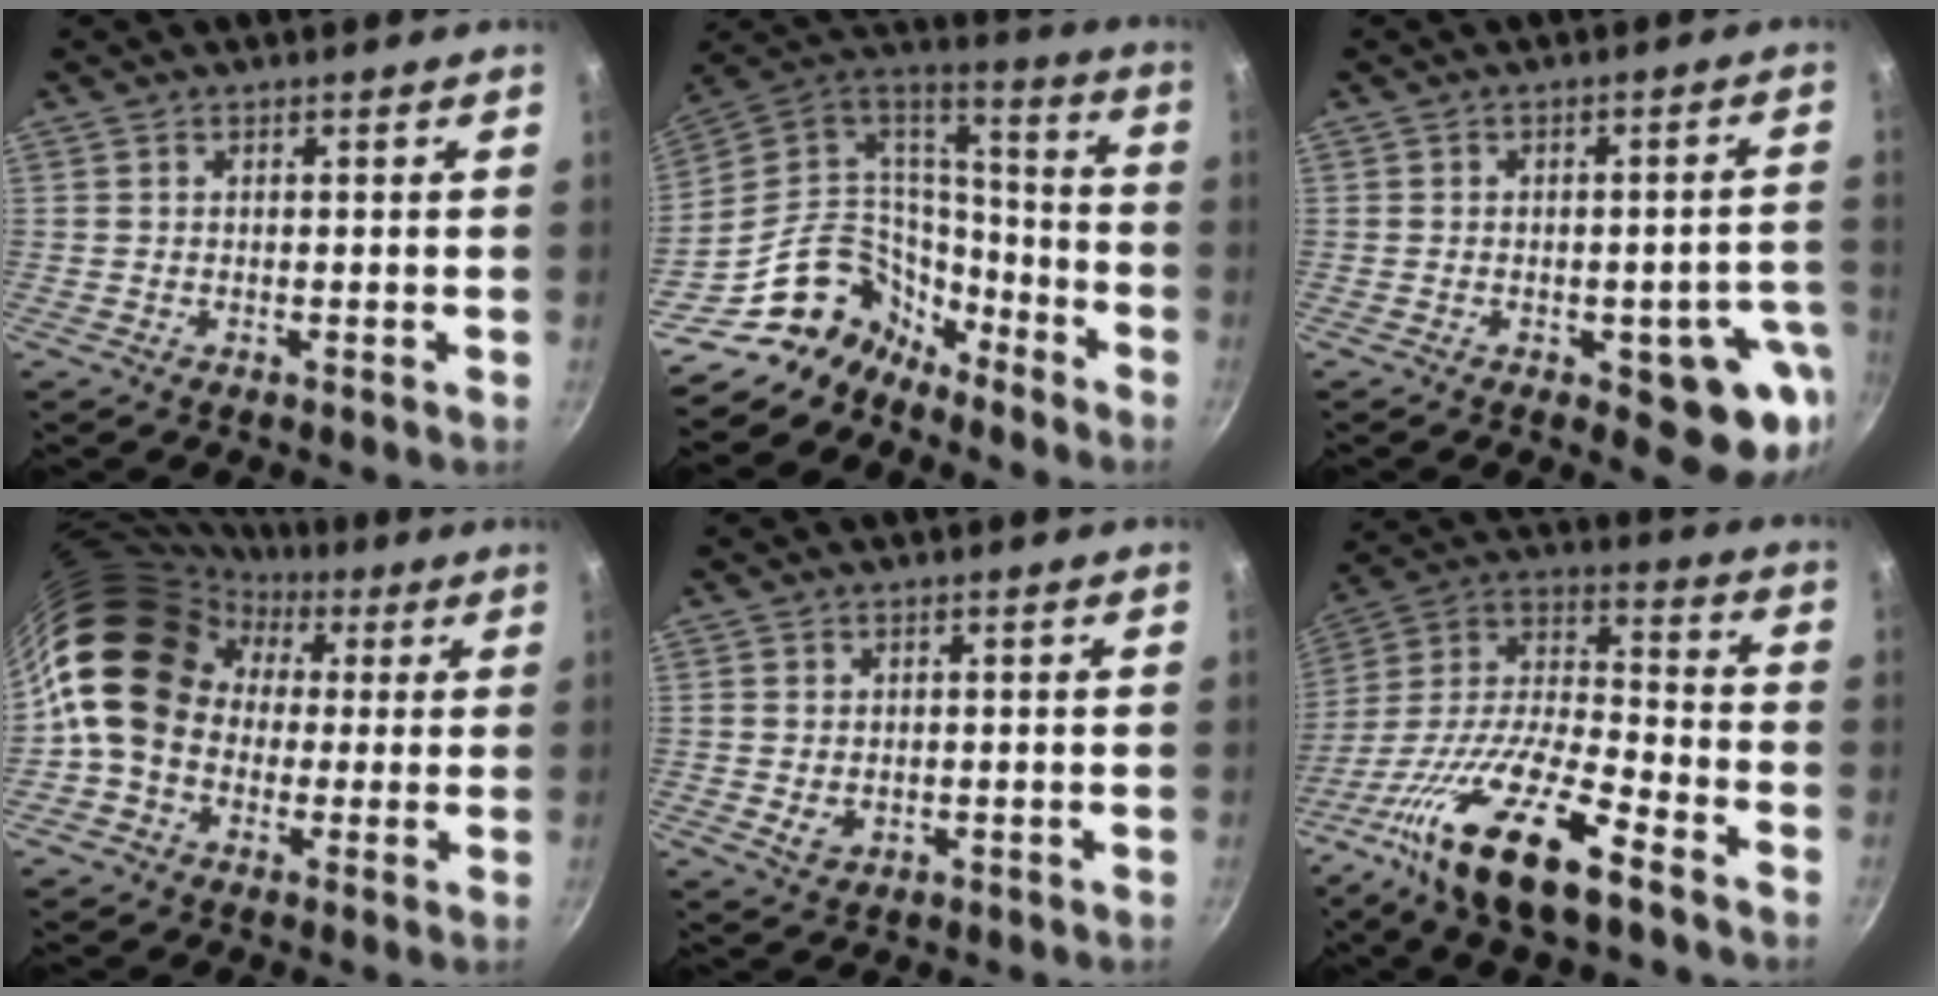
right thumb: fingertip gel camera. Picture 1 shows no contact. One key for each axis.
{"total": 17.8, "fx": -12.0, "fy": 12.0, "fz": 5.3, "tx": -0.038, "ty": 0.122, "tz": -0.221}
{"total": 11.2, "fx": -3.8, "fy": 5.2, "fz": 9.2, "tx": -0.048, "ty": 0.012, "tz": -0.046}
{"total": 18.0, "fx": 1.5, "fy": 14.9, "fz": 10.0, "tx": -0.153, "ty": 0.048, "tz": 0.013}
{"total": 2.8, "fx": -0.1, "fy": 2.4, "fz": 1.5, "tx": -0.023, "ty": -0.006, "tz": 0.002}
{"total": 22.1, "fx": -12.8, "fy": 7.2, "fz": 16.5, "tx": -0.297, "ty": 0.065, "tz": -0.251}